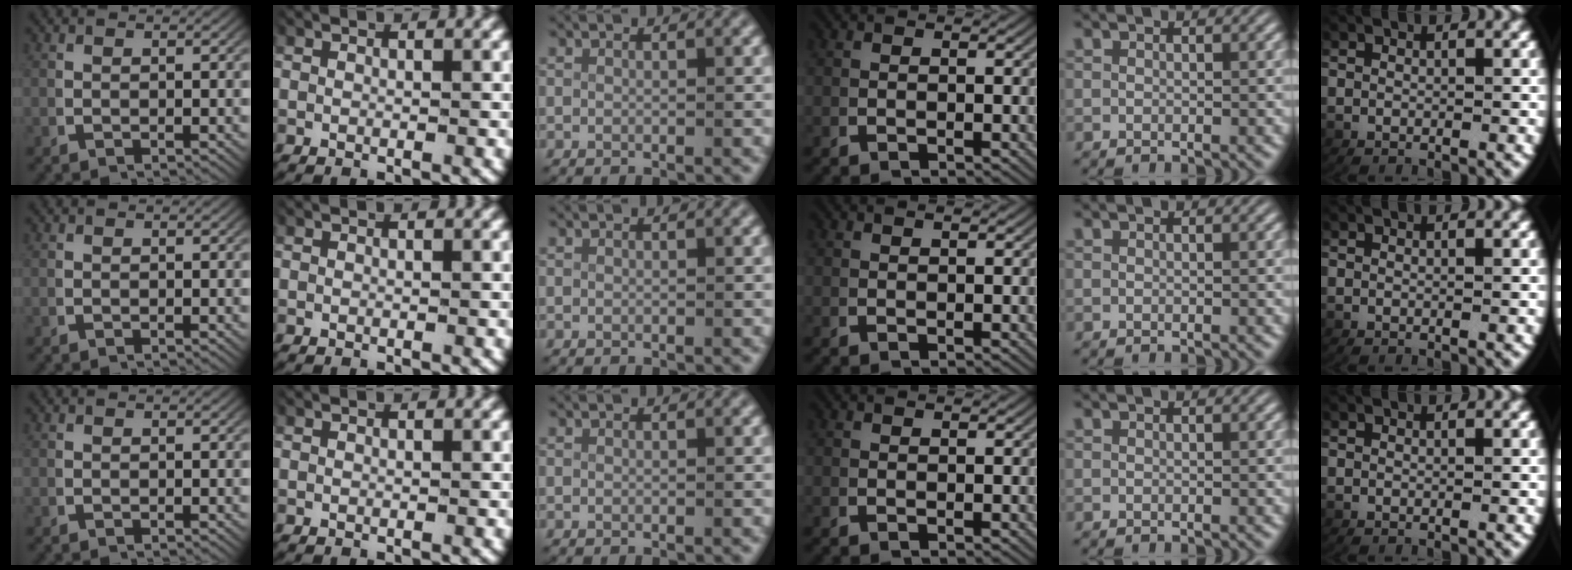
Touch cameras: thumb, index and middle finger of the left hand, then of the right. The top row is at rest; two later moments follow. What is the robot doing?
{"motion": "lift_and_place", "object": "plastic wrap"}